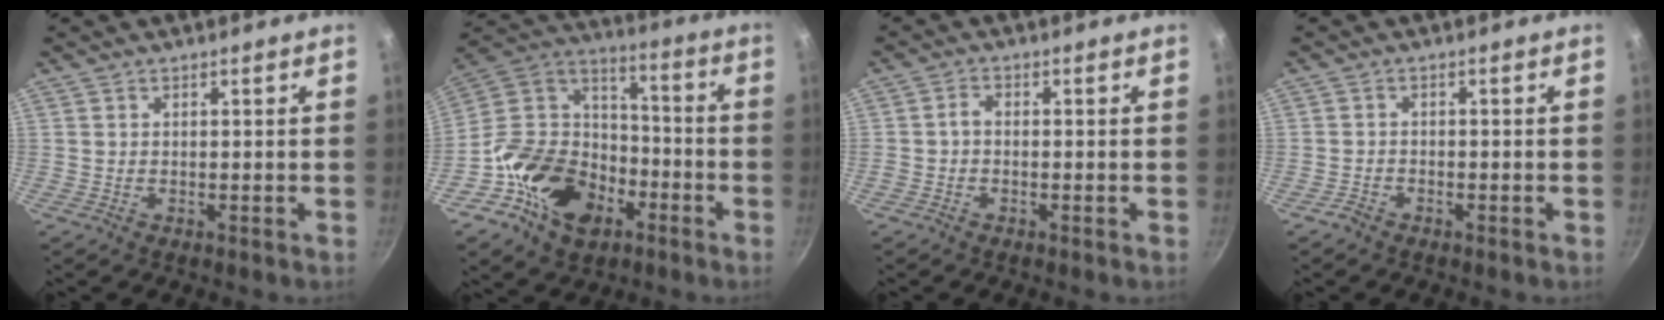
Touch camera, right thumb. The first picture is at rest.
{"total": 20.9, "force": [-9.1, 15.0, 11.4], "torque": [-0.171, 0.066, -0.167]}
{"total": 1.7, "force": [-0.5, 1.1, 1.1], "torque": [-0.023, 0.010, -0.015]}
{"total": 1.7, "force": [-1.4, 0.8, 0.5], "torque": [-0.015, 0.015, -0.029]}